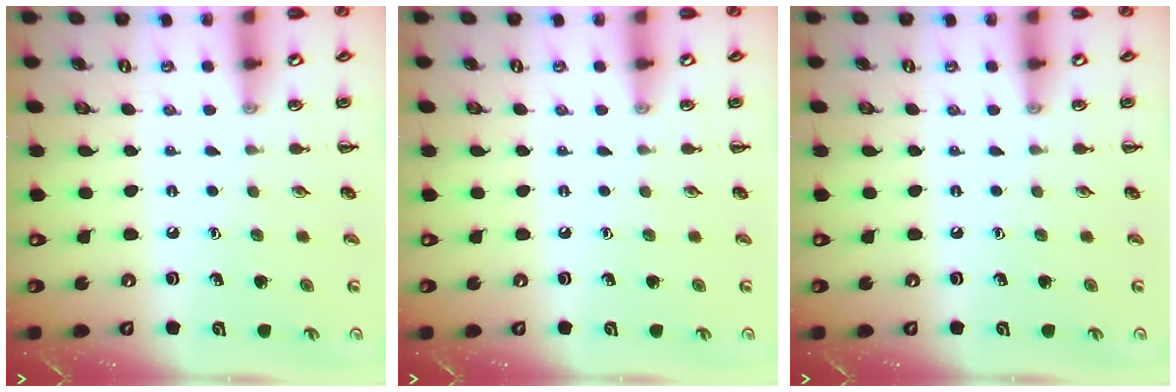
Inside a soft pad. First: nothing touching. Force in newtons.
{"total": 0.0}
{"total": 0.0}